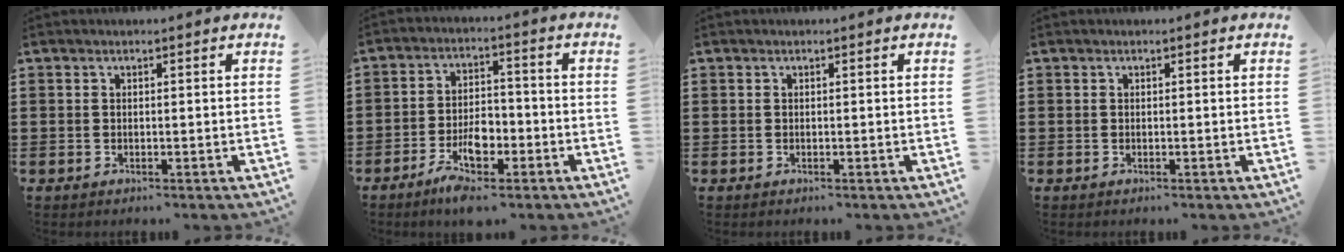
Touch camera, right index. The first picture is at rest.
{"total": 5.8, "force": [-3.4, 2.7, 3.9], "torque": [-0.077, 0.010, -0.065]}
{"total": 0.0}
{"total": 0.0}